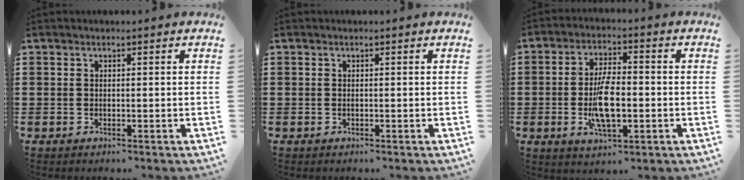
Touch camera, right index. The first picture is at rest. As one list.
[{"total": 0.0}, {"total": 8.2, "force": [-1.5, 3.4, 7.3], "torque": [-0.151, -0.001, -0.029]}]